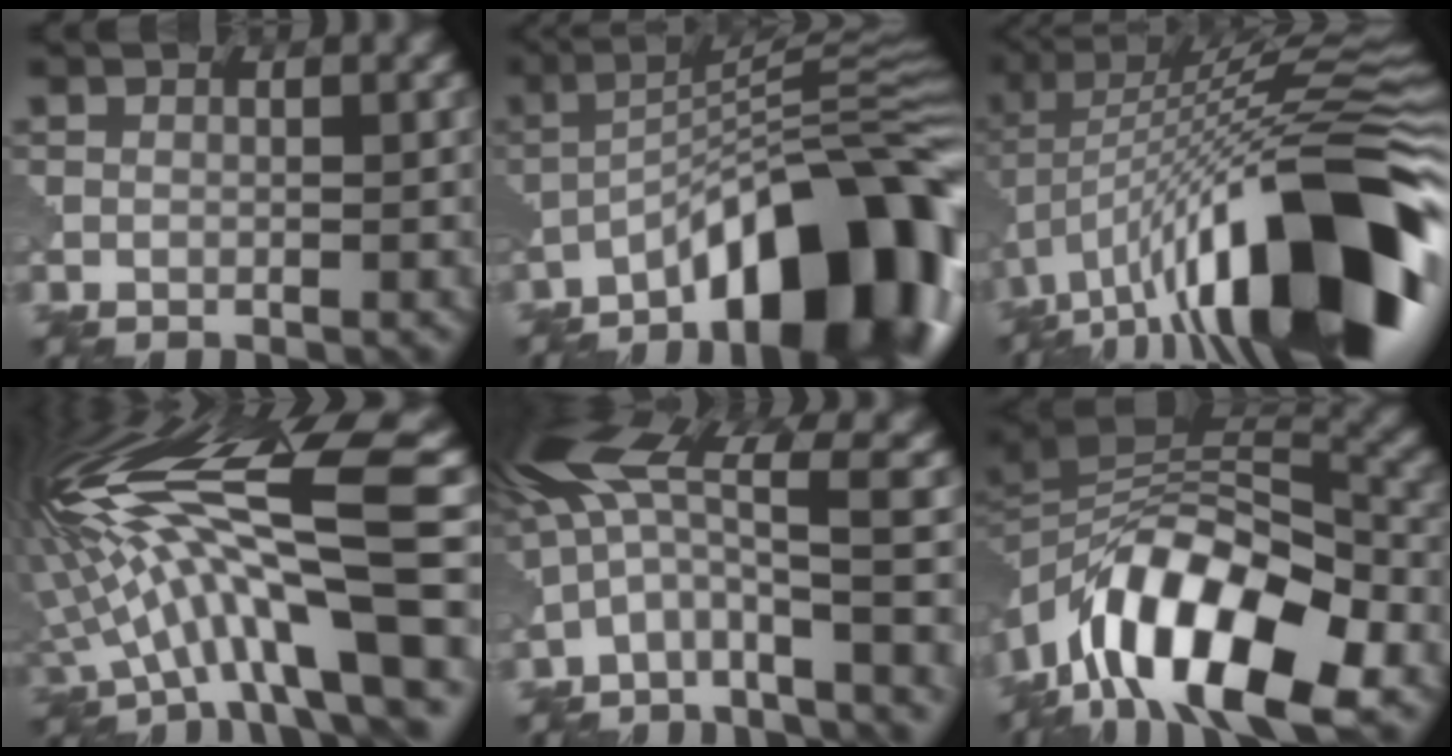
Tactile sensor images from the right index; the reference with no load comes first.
{"total": 14.7, "force": [-9.0, 4.1, 10.9], "torque": [-0.156, 0.021, -0.139]}
{"total": 18.2, "force": [-6.8, 6.3, 15.7], "torque": [-0.240, 0.037, -0.127]}
{"total": 14.5, "force": [0.2, 3.1, 14.1], "torque": [-0.243, 0.016, 0.018]}
{"total": 8.1, "force": [-0.2, 1.6, 8.0], "torque": [-0.158, 0.022, -0.003]}
{"total": 13.3, "force": [-7.0, 6.1, 9.5], "torque": [-0.159, 0.010, -0.121]}